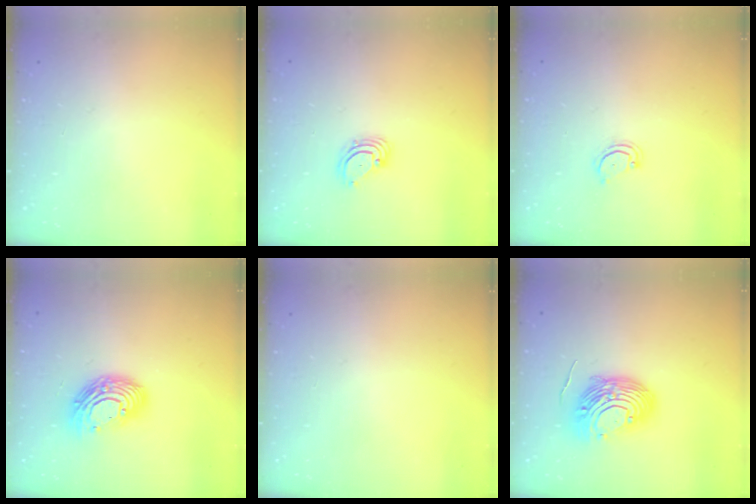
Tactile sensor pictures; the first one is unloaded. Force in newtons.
{"total": 3.2, "press": 3.2, "slide": 0.1}
{"total": 3.3, "press": 3.3, "slide": 0.2}
{"total": 12.6, "press": 12.6, "slide": 1.2}
{"total": 0.0}
{"total": 13.4, "press": 13.3, "slide": 1.5}